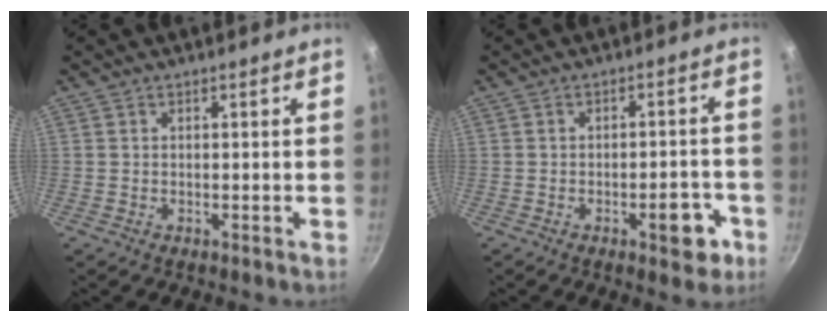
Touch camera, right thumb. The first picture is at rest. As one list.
[{"total": 6.5, "force": [-3.1, 2.7, 5.1], "torque": [-0.039, 0.021, -0.036]}]